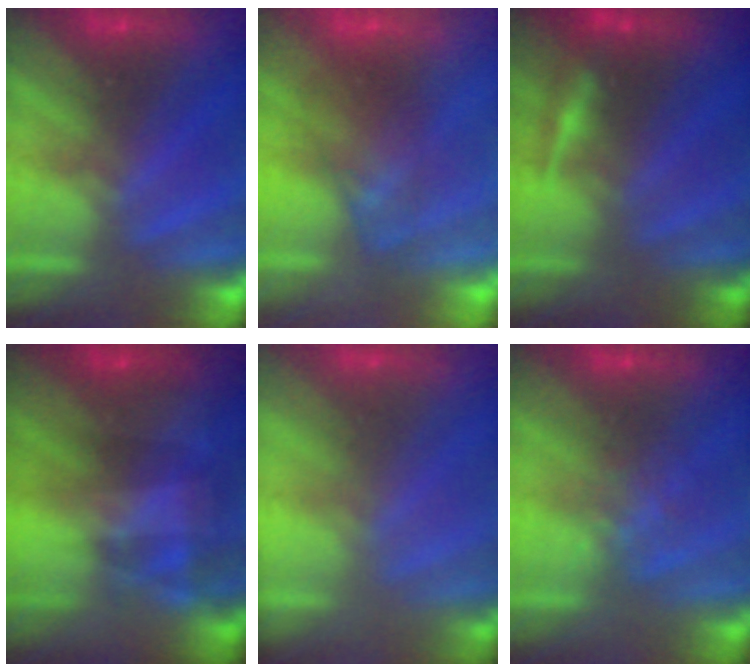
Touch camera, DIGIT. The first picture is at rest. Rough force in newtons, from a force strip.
{"total": 2.5}
{"total": 5.0}
{"total": 4.9}
{"total": 1.7}
{"total": 2.2}